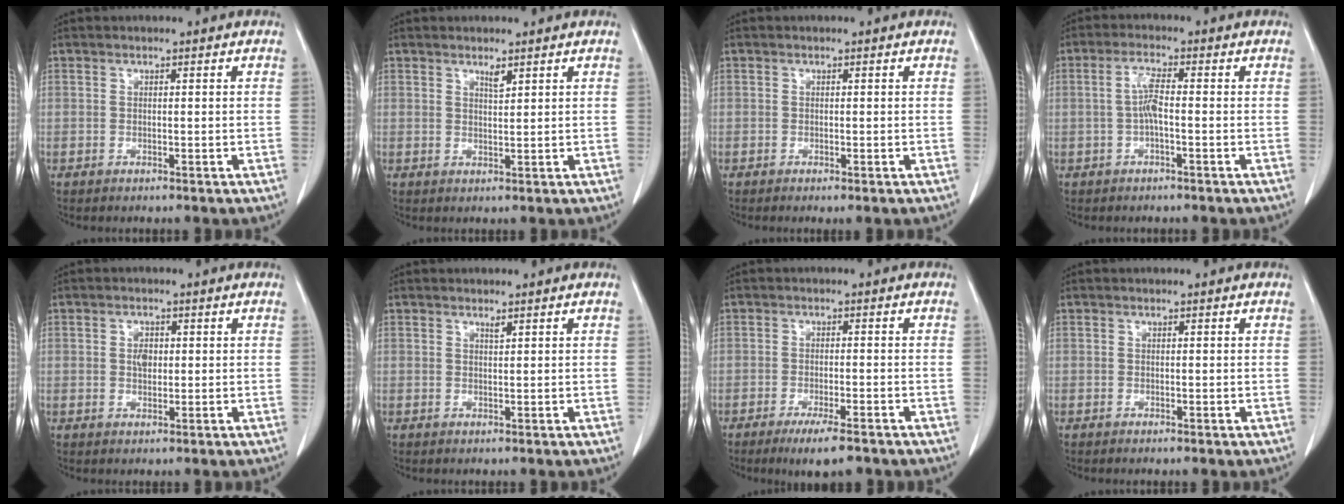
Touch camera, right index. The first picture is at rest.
{"total": 1.4, "force": [1.1, 0.1, 0.9], "torque": [-0.019, -0.005, 0.021]}
{"total": 0.7, "force": [-0.3, 0.0, 0.7], "torque": [-0.013, -0.002, -0.002]}
{"total": 3.6, "force": [-0.4, 0.4, 3.5], "torque": [-0.072, 0.007, -0.008]}
{"total": 2.3, "force": [0.3, 1.5, 1.7], "torque": [-0.029, 0.001, 0.007]}
{"total": 0.6, "force": [0.5, 0.0, 0.4], "torque": [-0.010, -0.005, 0.010]}
{"total": 6.0, "force": [-4.2, 0.7, 4.2], "torque": [-0.065, -0.013, -0.062]}
{"total": 0.0}